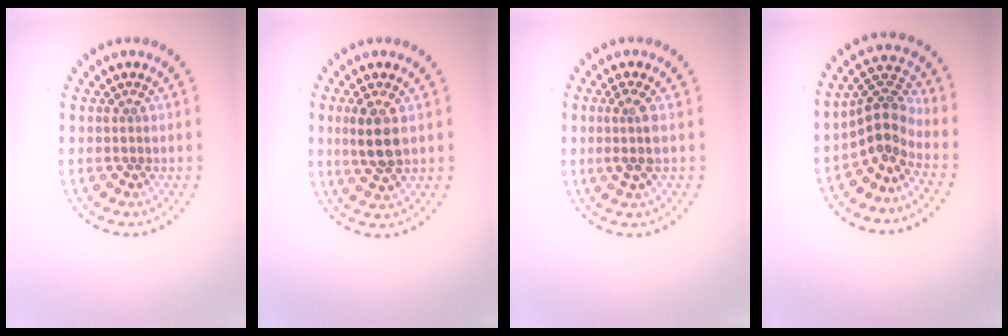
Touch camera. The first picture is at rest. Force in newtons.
{"total": 3.4, "press": 3.3, "slide": 1.0}
{"total": 2.0, "press": 1.7, "slide": 1.1}
{"total": 3.5, "press": 2.8, "slide": 2.1}